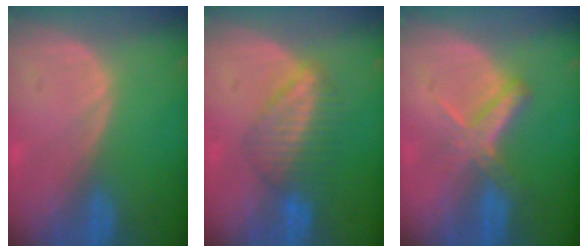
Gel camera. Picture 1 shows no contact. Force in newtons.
{"total": 6.4, "press": 6.0, "slide": 2.0}
{"total": 5.4, "press": 4.9, "slide": 2.2}